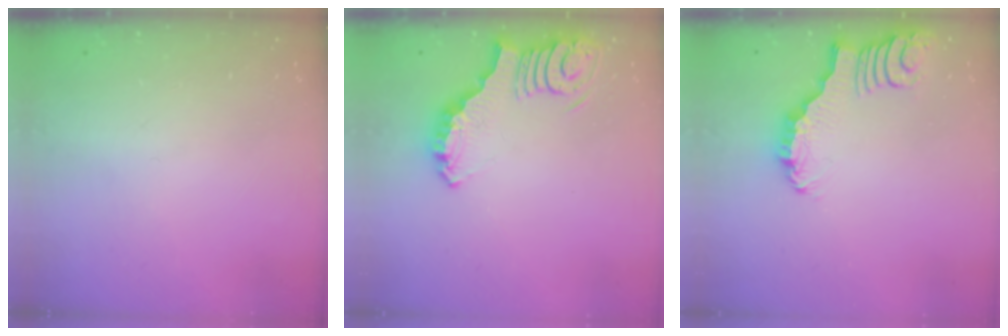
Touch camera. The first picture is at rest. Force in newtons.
{"total": 3.6, "press": 3.5, "slide": 0.7}
{"total": 2.2, "press": 2.2, "slide": 0.4}